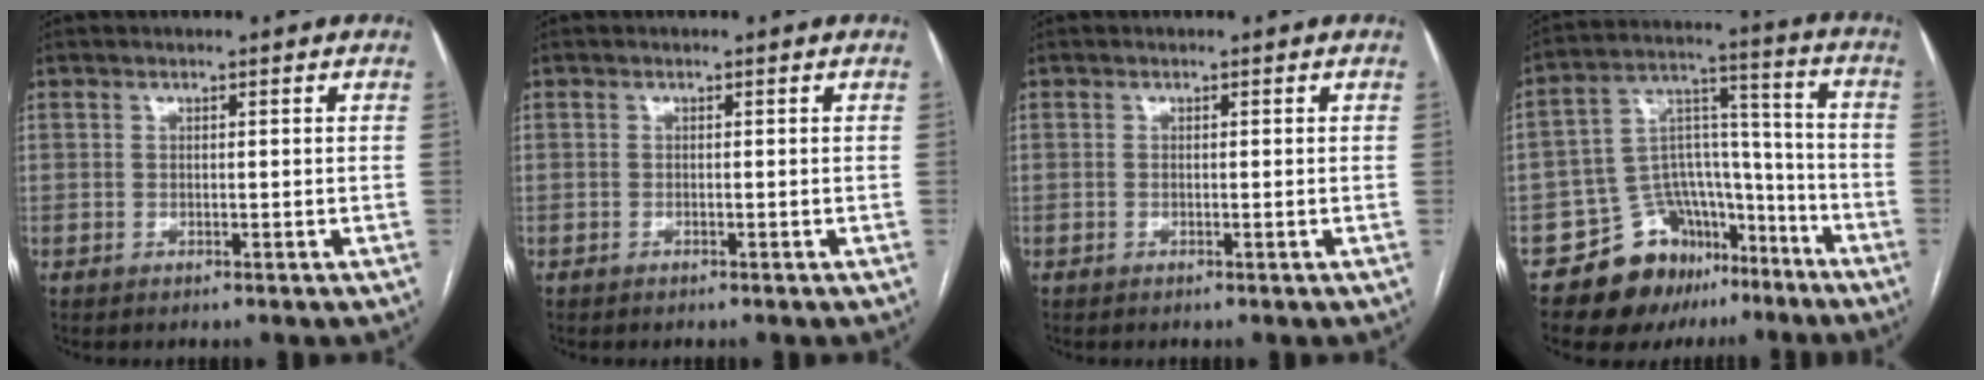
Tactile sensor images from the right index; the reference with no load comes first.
{"total": 0.0}
{"total": 0.0}
{"total": 14.5, "force": [-10.1, 9.1, 5.2], "torque": [-0.072, 0.077, -0.158]}